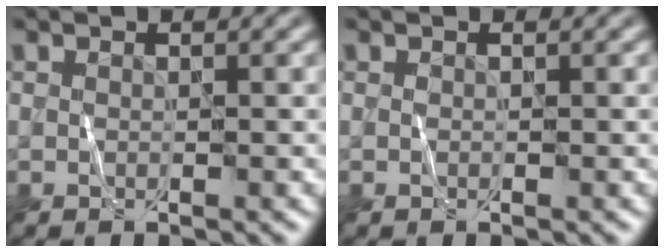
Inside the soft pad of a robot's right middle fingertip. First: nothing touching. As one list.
[{"total": 0.0}]